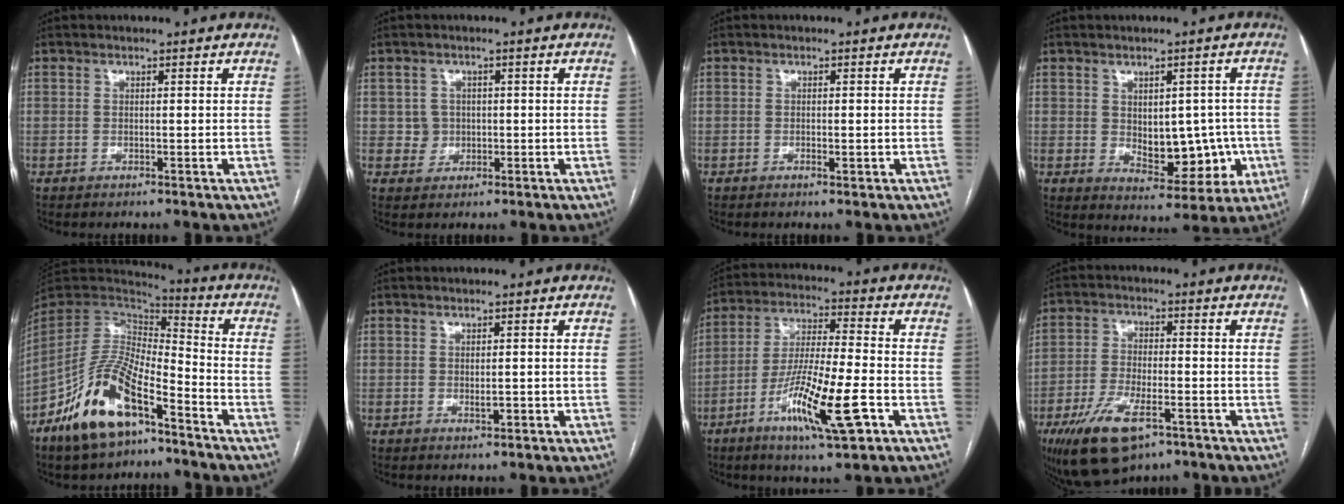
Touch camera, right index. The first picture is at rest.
{"total": 2.5, "force": [0.0, 2.5, 0.1], "torque": [0.007, 0.007, 0.002]}
{"total": 1.0, "force": [-0.4, 0.3, 0.9], "torque": [-0.016, -0.001, -0.005]}
{"total": 9.4, "force": [-0.8, 5.6, 7.6], "torque": [-0.083, 0.011, 0.008]}
{"total": 15.8, "force": [-9.4, 5.6, 11.3], "torque": [-0.229, 0.003, -0.175]}
{"total": 1.4, "force": [-0.3, 0.6, 1.2], "torque": [-0.020, -0.001, -0.003]}
{"total": 14.5, "force": [-6.0, 1.4, 13.2], "torque": [-0.248, -0.017, -0.104]}
{"total": 11.6, "force": [-6.6, 4.4, 8.4], "torque": [-0.162, -0.011, -0.109]}